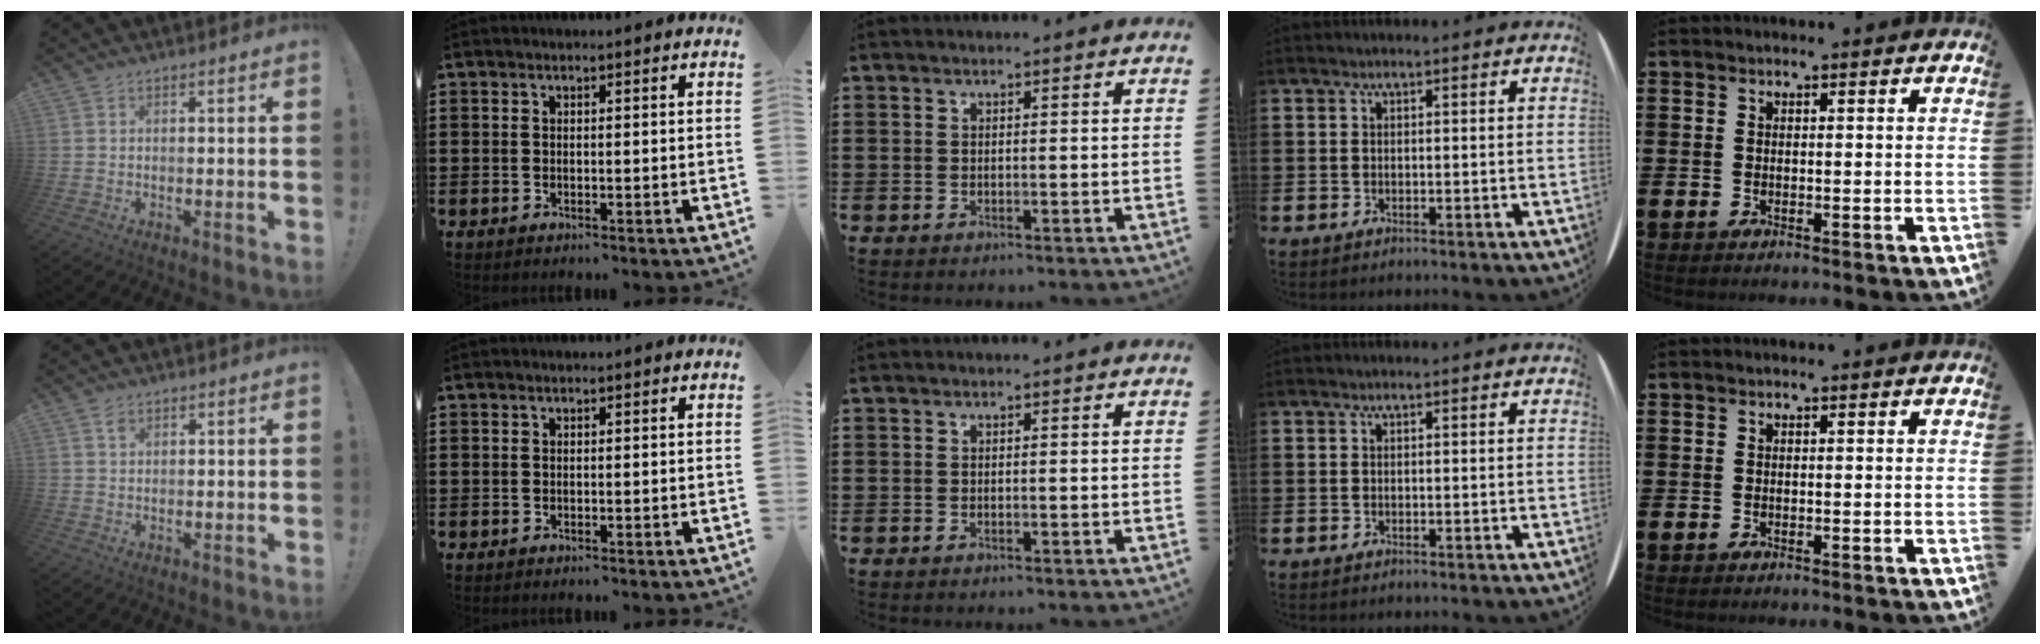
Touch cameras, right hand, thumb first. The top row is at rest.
{"thumb": {"total": 1.7, "force": [1.1, 1.0, 0.9], "torque": [-0.002, -0.006, 0.018]}}